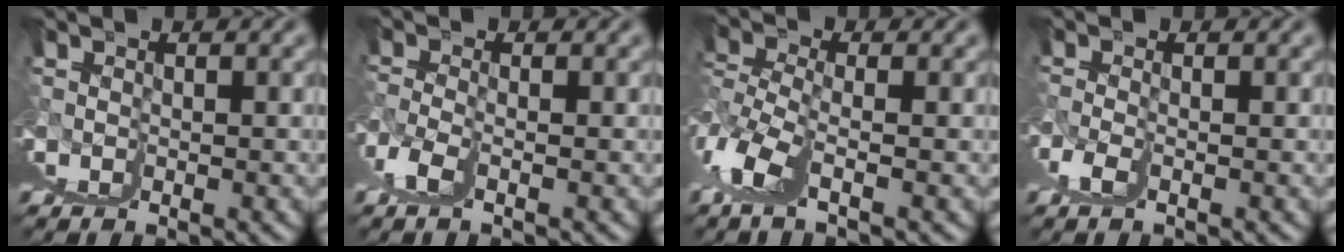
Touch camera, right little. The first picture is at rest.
{"total": 2.2, "force": [0.9, -2.0, -0.1], "torque": [0.001, 0.013, 0.020]}
{"total": 6.4, "force": [0.5, -6.2, -1.4], "torque": [0.046, 0.016, 0.016]}
{"total": 2.5, "force": [-0.3, -2.3, -0.7], "torque": [0.010, 0.001, 0.007]}